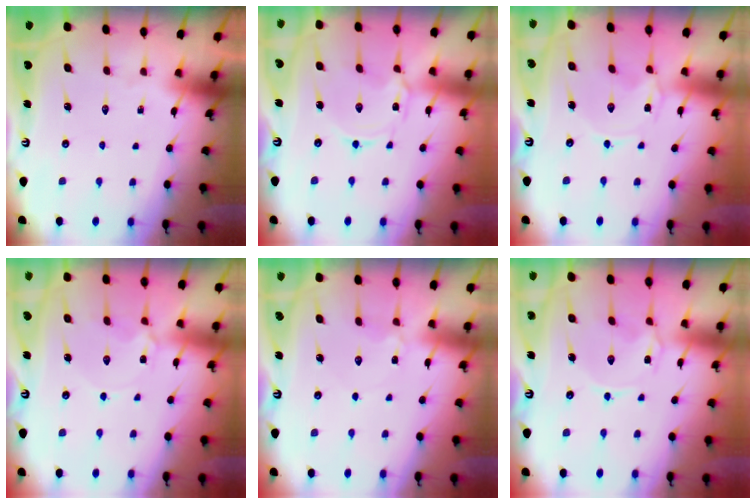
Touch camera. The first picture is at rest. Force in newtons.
{"total": 1.7, "press": 1.7, "slide": 0.3}
{"total": 0.0}
{"total": 3.2, "press": 3.2, "slide": 0.5}
{"total": 2.6, "press": 2.6, "slide": 0.2}
{"total": 0.8, "press": 0.8, "slide": 0.2}